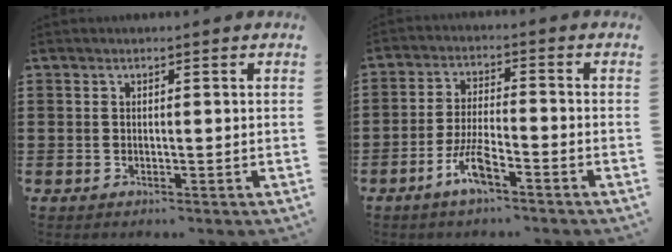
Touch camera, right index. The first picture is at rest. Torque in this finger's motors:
{"motor_torque": [2.14, 0.00, 0.48, 0.09]}